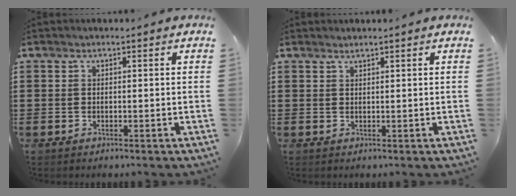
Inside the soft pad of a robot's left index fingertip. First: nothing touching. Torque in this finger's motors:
{"motor_torque": [2.14, 0.00, 0.00, 0.02]}